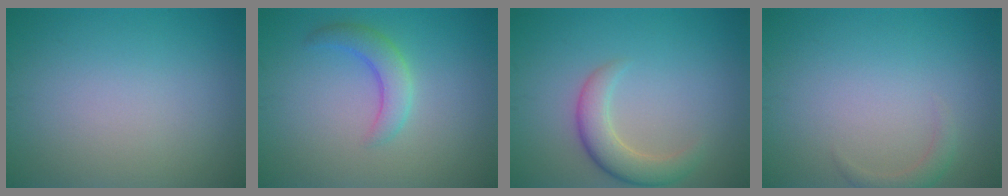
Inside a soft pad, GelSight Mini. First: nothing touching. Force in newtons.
{"total": 2.9, "press": 2.9, "slide": 0.2}
{"total": 3.6, "press": 3.6, "slide": 0.3}
{"total": 1.3, "press": 1.3, "slide": 0.1}